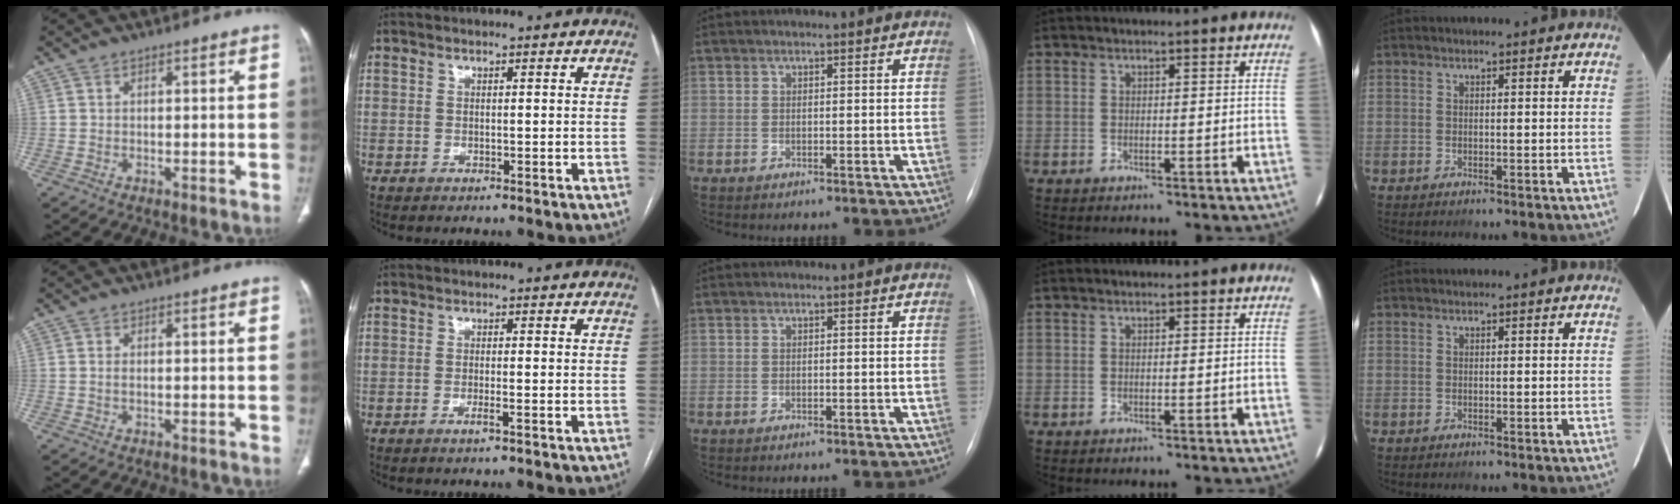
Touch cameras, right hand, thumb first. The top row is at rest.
{"thumb": {"total": 0.9, "force": [0.1, 0.4, 0.8], "torque": [-0.022, 0.002, 0.003]}, "index": {"total": 1.2, "force": [-0.6, -0.2, 1.0], "torque": [-0.020, -0.001, -0.012]}}